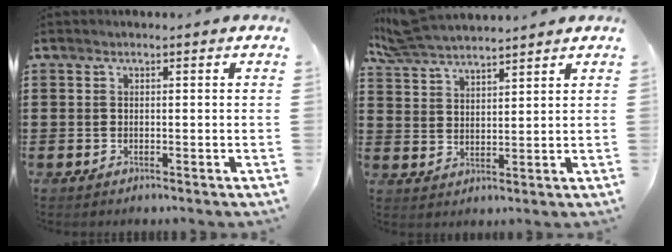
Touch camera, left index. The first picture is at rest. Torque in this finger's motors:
{"motor_torque": [1.08, -1.05, 0.40, 0.09]}